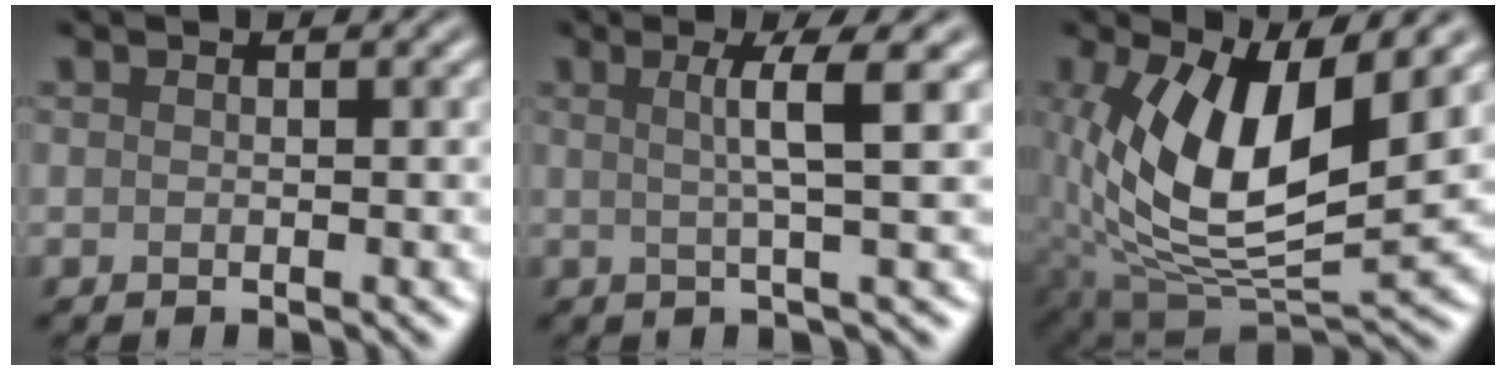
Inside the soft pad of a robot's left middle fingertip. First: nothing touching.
{"total": 3.9, "force": [1.0, 0.4, 3.7], "torque": [-0.058, 0.009, 0.015]}
{"total": 11.0, "force": [2.0, 4.6, 9.8], "torque": [-0.193, -0.010, 0.039]}